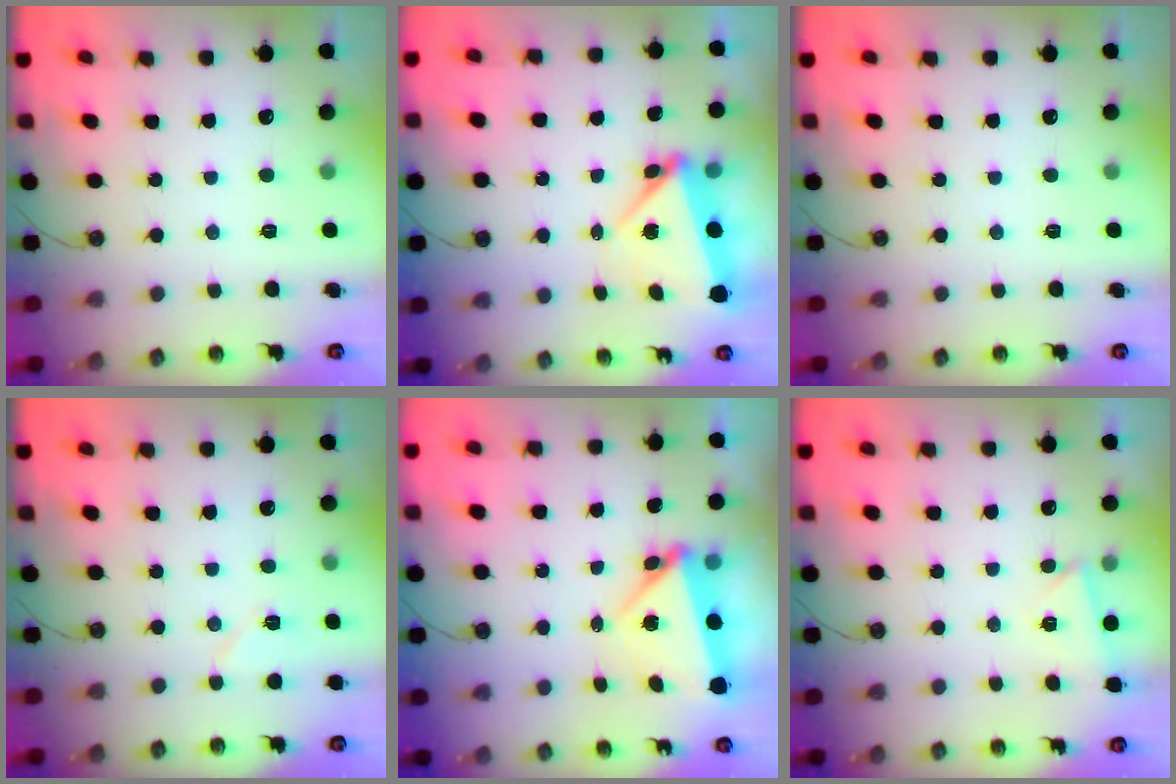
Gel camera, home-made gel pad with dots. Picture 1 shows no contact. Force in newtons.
{"total": 5.5, "press": 5.5, "slide": 0.8}
{"total": 0.0}
{"total": 6.8, "press": 6.3, "slide": 2.7}
{"total": 10.2, "press": 5.7, "slide": 8.5}
{"total": 2.9, "press": 2.8, "slide": 0.6}